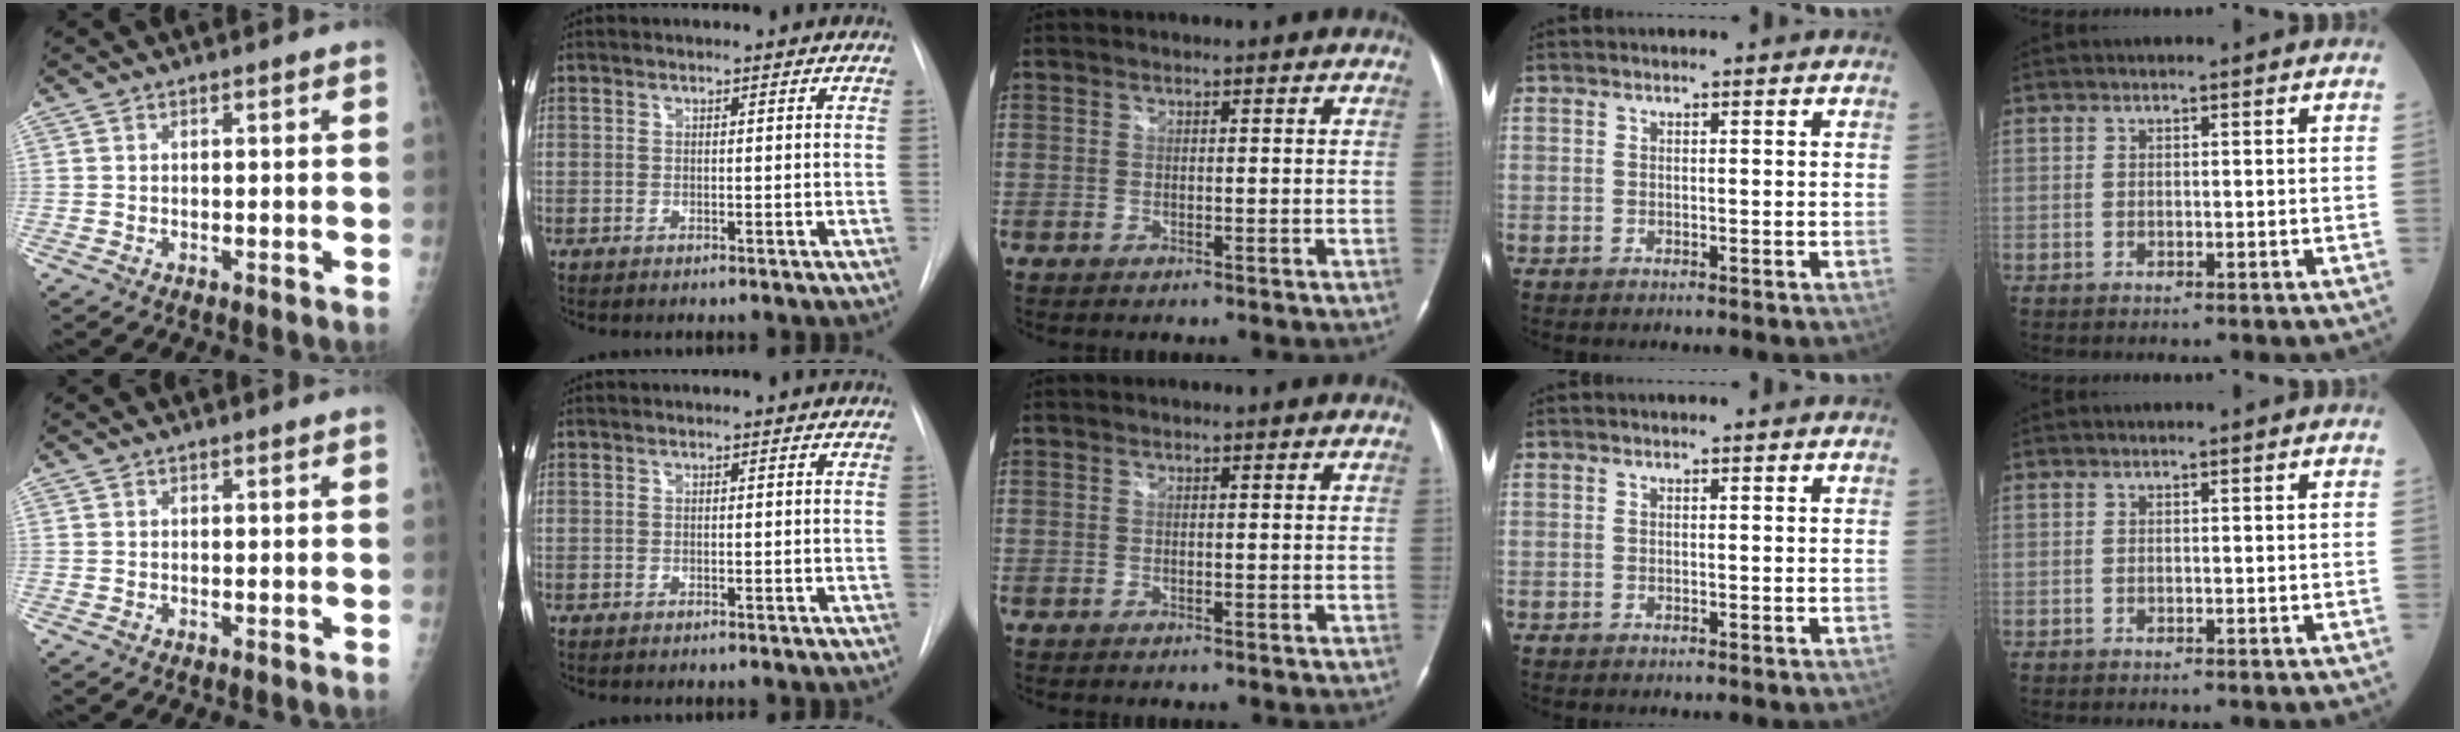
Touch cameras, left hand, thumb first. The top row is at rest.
{}